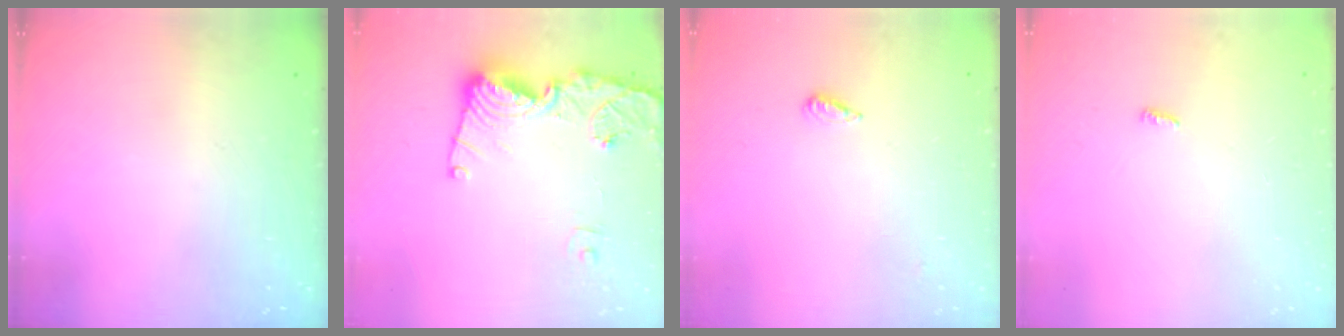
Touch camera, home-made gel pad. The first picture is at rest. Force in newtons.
{"total": 13.6, "press": 13.5, "slide": 1.8}
{"total": 2.2, "press": 2.2, "slide": 0.5}
{"total": 3.4, "press": 3.3, "slide": 0.6}